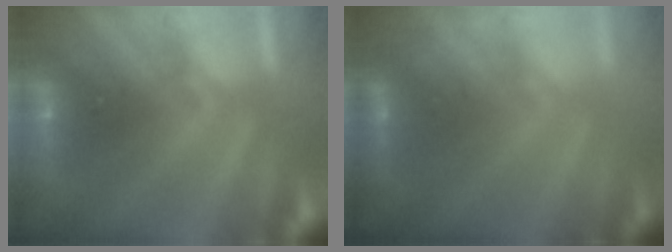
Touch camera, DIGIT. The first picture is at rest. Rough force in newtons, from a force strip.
{"total": 1.9}